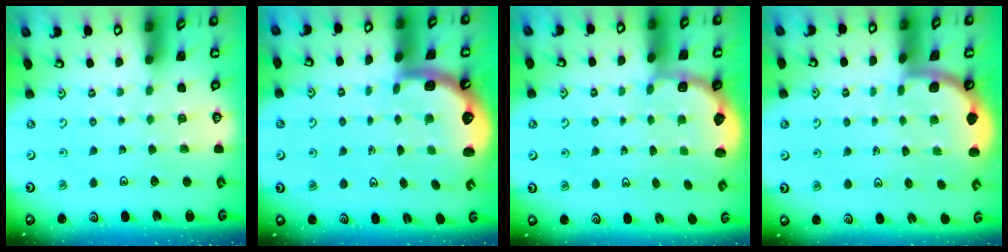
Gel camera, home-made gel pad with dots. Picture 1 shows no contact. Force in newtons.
{"total": 1.7, "press": 1.5, "slide": 0.7}
{"total": 2.8, "press": 2.3, "slide": 1.5}
{"total": 1.7, "press": 1.7, "slide": 0.1}